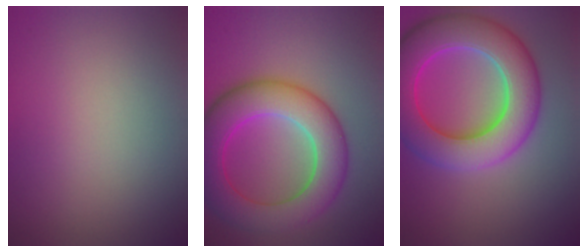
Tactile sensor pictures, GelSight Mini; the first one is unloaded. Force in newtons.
{"total": 9.0, "press": 9.0, "slide": 0.3}
{"total": 10.1, "press": 10.1, "slide": 0.6}